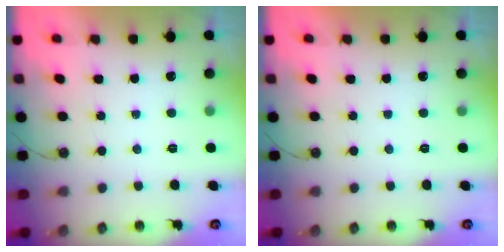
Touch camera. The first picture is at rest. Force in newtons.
{"total": 0.0}